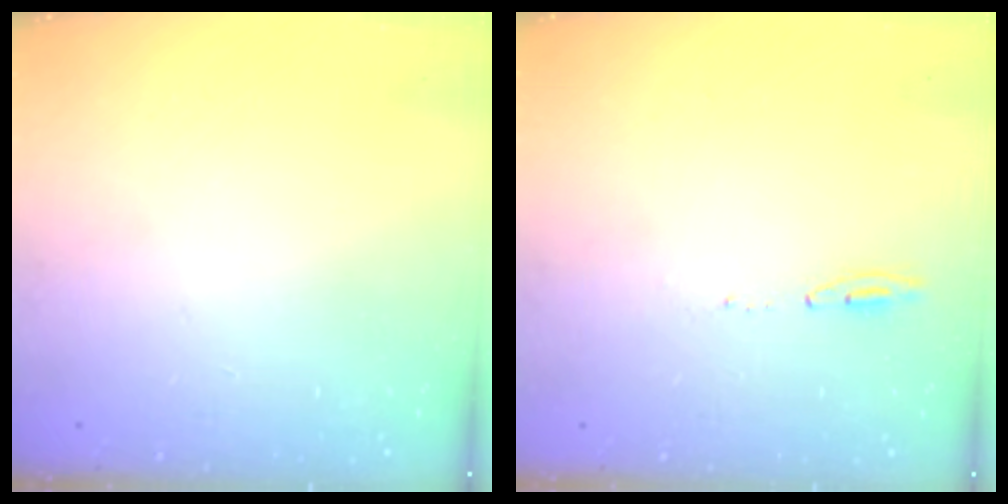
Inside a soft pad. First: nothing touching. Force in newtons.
{"total": 6.0, "press": 5.8, "slide": 1.5}